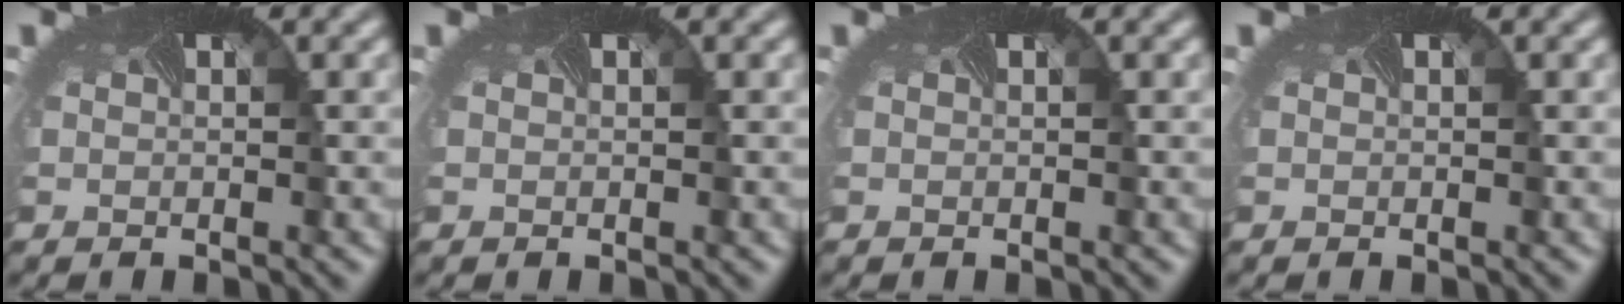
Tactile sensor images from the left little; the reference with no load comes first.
{"total": 0.0}
{"total": 0.0}
{"total": 0.0}